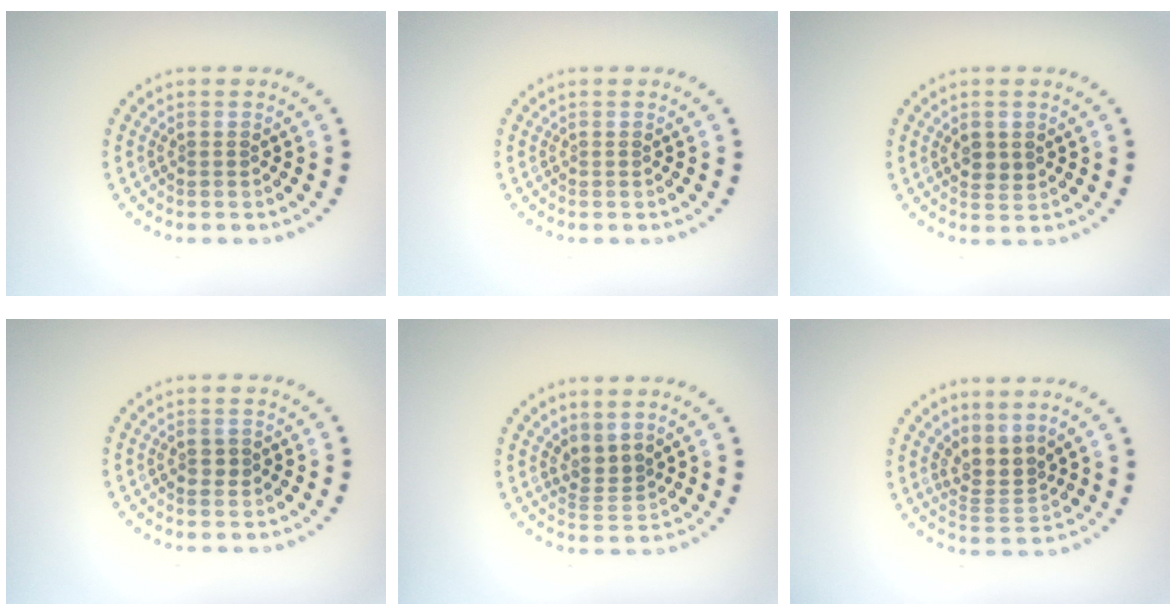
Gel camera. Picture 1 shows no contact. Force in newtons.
{"total": 0.0}
{"total": 1.8, "press": 1.7, "slide": 0.4}
{"total": 1.2, "press": 1.2, "slide": 0.1}
{"total": 2.1, "press": 1.4, "slide": 1.6}
{"total": 2.9, "press": 2.0, "slide": 2.1}